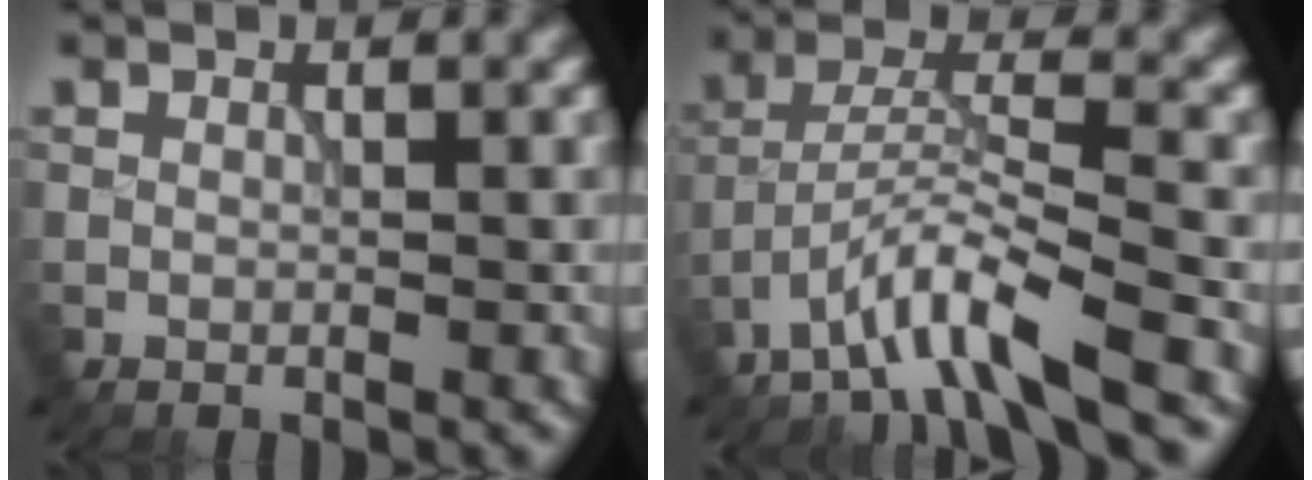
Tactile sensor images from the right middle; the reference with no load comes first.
{"total": 6.0, "force": [-4.4, 0.6, 4.1], "torque": [-0.072, 0.006, -0.086]}